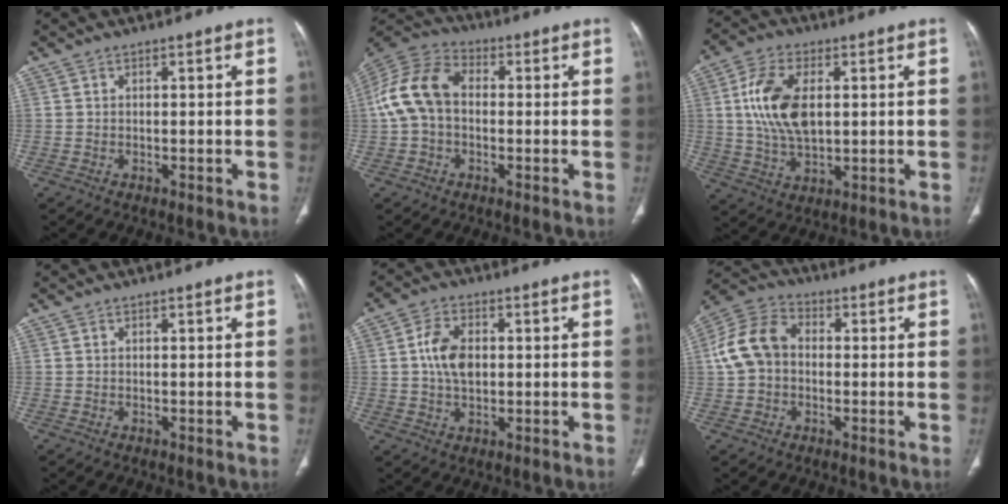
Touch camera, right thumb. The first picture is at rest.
{"total": 12.4, "force": [0.1, 8.7, 8.9], "torque": [-0.177, 0.035, -0.009]}
{"total": 12.5, "force": [2.1, 7.0, 10.1], "torque": [-0.196, -0.002, 0.042]}
{"total": 0.0}
{"total": 7.2, "force": [0.7, 4.7, 5.4], "torque": [-0.092, 0.004, 0.012]}
{"total": 10.4, "force": [0.1, 7.9, 6.7], "torque": [-0.128, 0.032, -0.010]}